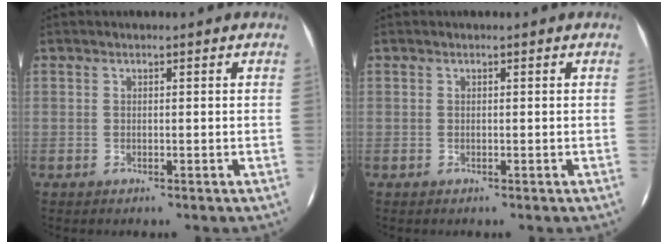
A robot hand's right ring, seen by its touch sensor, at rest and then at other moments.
{"total": 0.0}